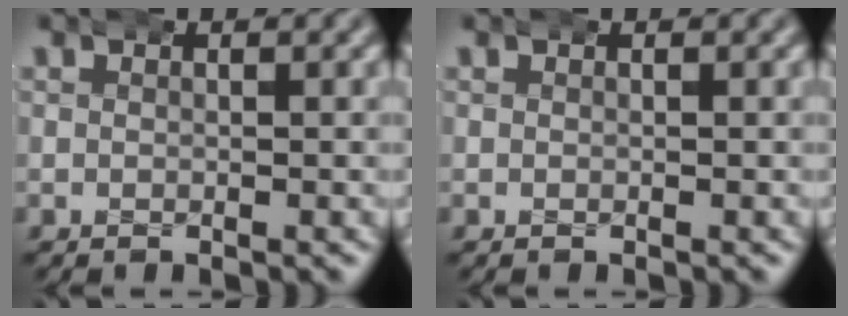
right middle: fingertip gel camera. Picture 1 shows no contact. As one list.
[{"total": 0.0}]